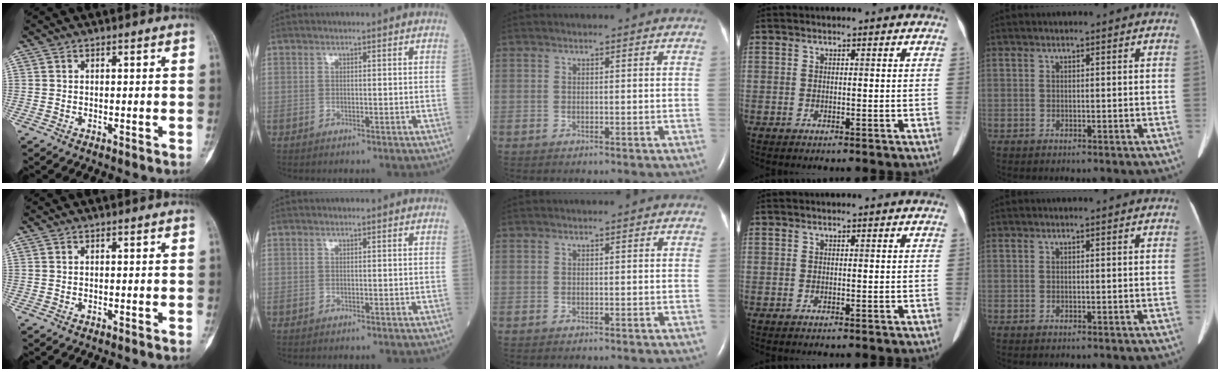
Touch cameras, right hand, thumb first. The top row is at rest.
{}